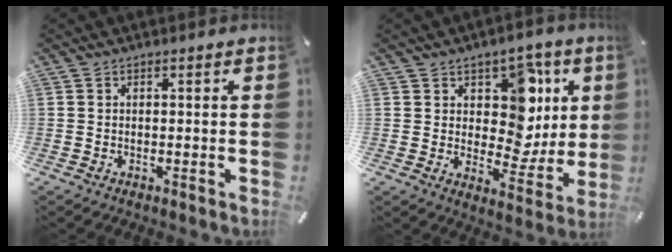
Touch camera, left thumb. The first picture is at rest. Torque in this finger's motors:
{"motor_torque": [2.00, 2.18, 0.85, -0.84, 0.03]}